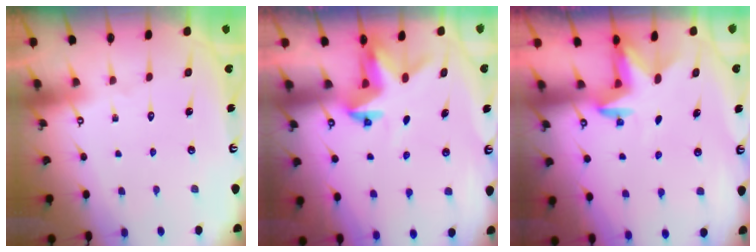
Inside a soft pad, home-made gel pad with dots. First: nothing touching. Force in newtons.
{"total": 3.3, "press": 3.3, "slide": 0.2}
{"total": 2.9, "press": 2.8, "slide": 0.7}